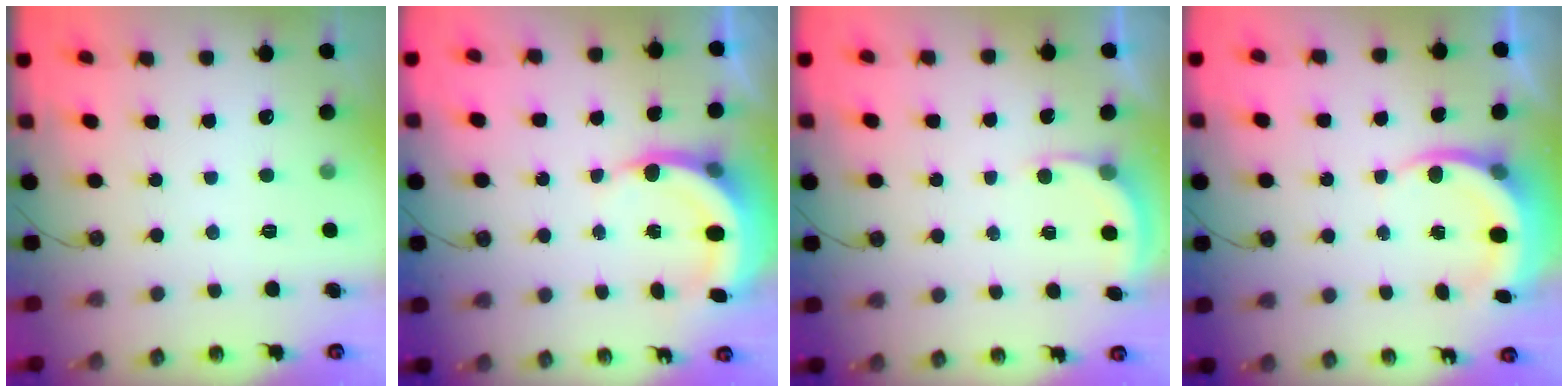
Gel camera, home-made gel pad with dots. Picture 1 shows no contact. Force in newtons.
{"total": 6.3, "press": 6.3, "slide": 0.7}
{"total": 2.7, "press": 2.7, "slide": 0.2}
{"total": 6.2, "press": 6.0, "slide": 1.5}